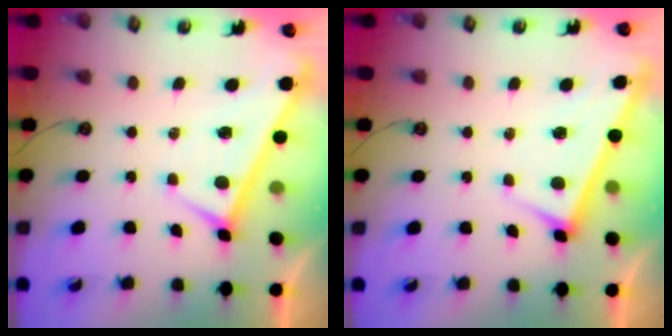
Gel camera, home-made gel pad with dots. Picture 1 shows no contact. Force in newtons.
{"total": 3.0, "press": 3.0, "slide": 0.2}